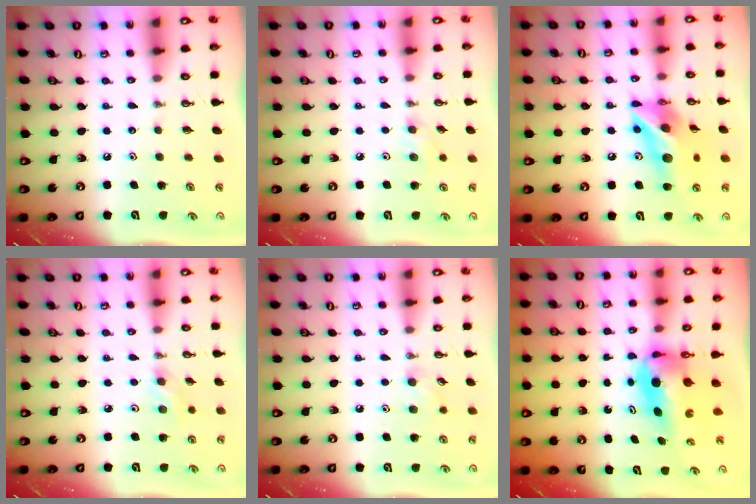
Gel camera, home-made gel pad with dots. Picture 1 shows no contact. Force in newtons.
{"total": 7.2, "press": 6.8, "slide": 2.1}
{"total": 14.7, "press": 14.7, "slide": 1.6}
{"total": 3.8, "press": 3.8, "slide": 0.7}
{"total": 6.8, "press": 6.6, "slide": 1.5}
{"total": 7.3, "press": 6.7, "slide": 2.8}